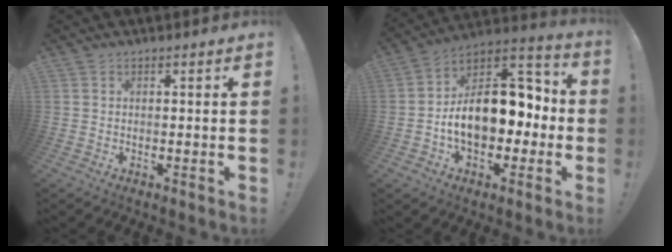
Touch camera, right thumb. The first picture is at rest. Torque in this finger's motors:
{"motor_torque": [2.52, 2.49, 1.01, -0.86, 0.48]}